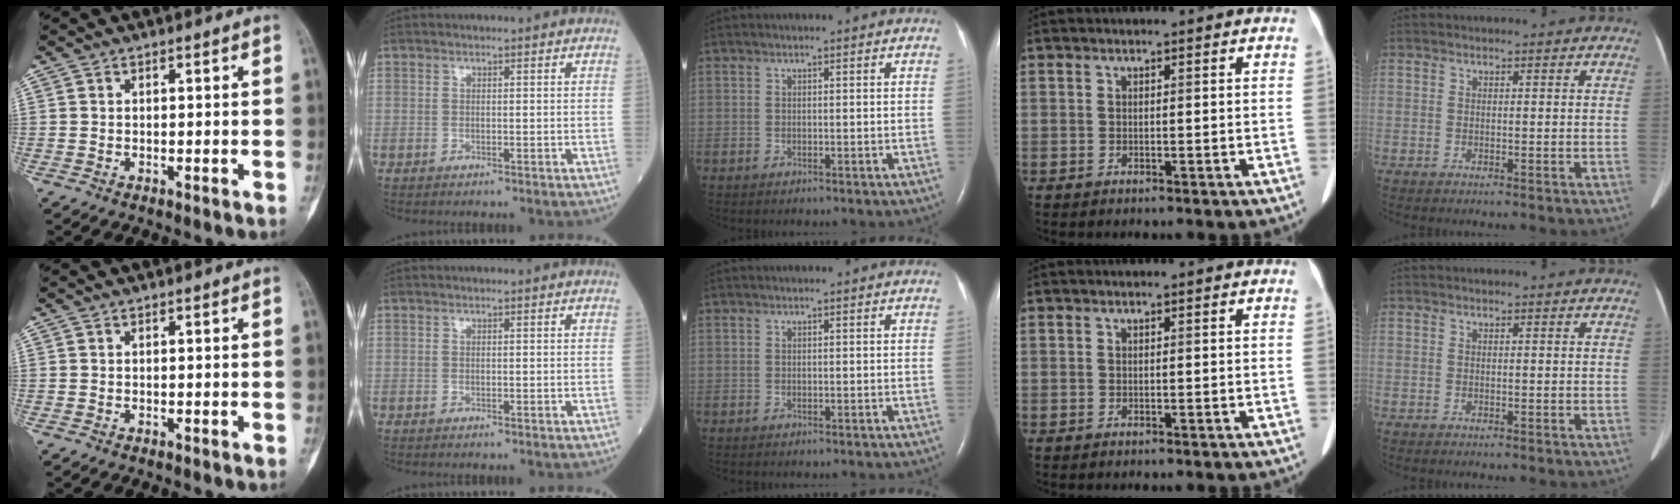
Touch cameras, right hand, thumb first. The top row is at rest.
{}